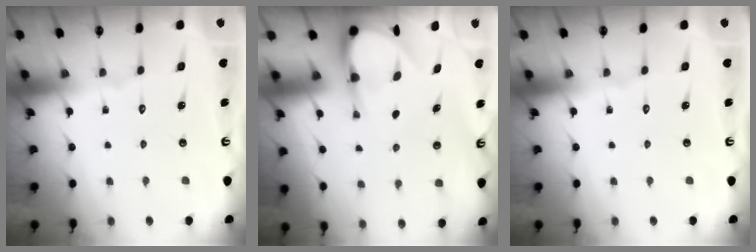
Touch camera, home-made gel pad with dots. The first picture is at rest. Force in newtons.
{"total": 6.4, "press": 6.4, "slide": 0.6}
{"total": 0.0}